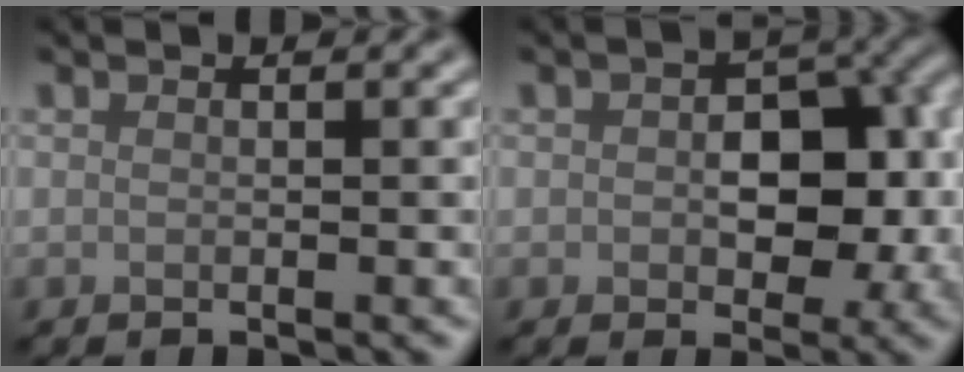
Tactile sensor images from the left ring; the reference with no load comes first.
{"total": 7.4, "force": [0.1, 4.7, 5.7], "torque": [-0.071, -0.001, -0.002]}